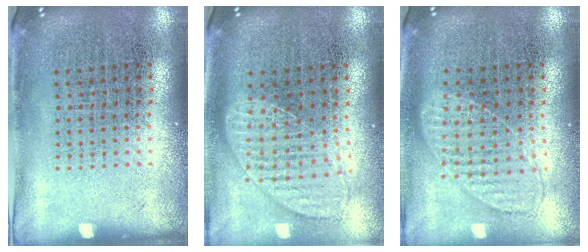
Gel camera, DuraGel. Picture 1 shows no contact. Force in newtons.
{"total": 1.1, "press": 1.1, "slide": 0.2}
{"total": 1.0, "press": 0.9, "slide": 0.2}